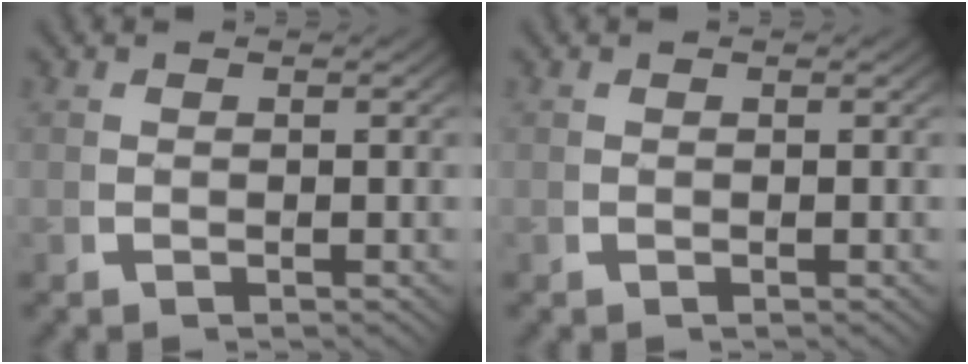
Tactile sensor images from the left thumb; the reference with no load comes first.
{"total": 0.0}